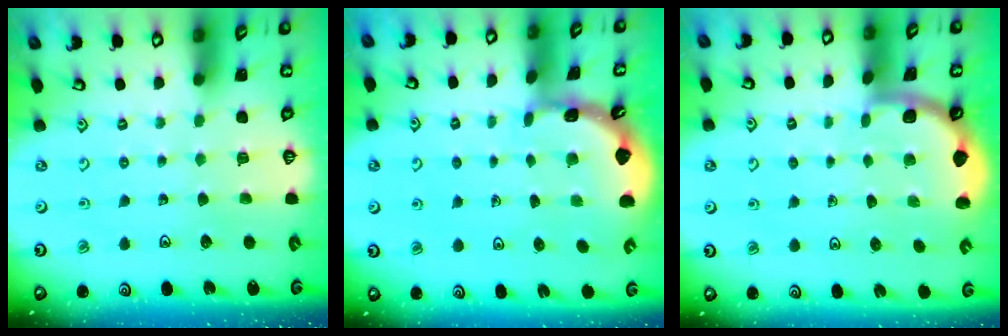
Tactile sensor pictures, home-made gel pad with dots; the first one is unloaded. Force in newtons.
{"total": 1.6, "press": 1.6, "slide": 0.1}
{"total": 1.8, "press": 1.8, "slide": 0.0}